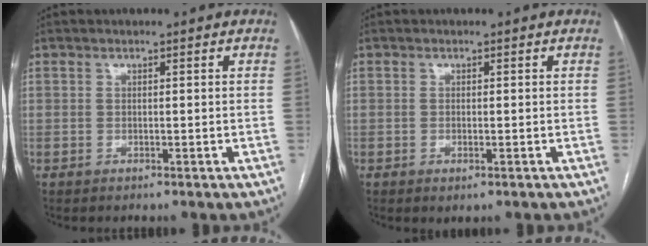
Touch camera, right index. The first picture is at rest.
{"total": 1.0, "force": [-0.3, 0.4, 0.8], "torque": [-0.013, -0.005, 0.000]}